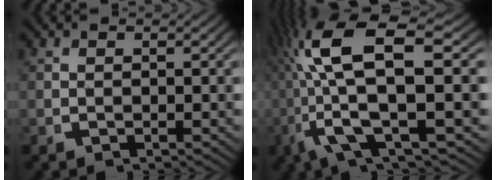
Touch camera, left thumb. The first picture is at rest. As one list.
[{"total": 11.9, "force": [0.7, 5.4, 10.6], "torque": [-0.225, -0.028, 0.020]}]